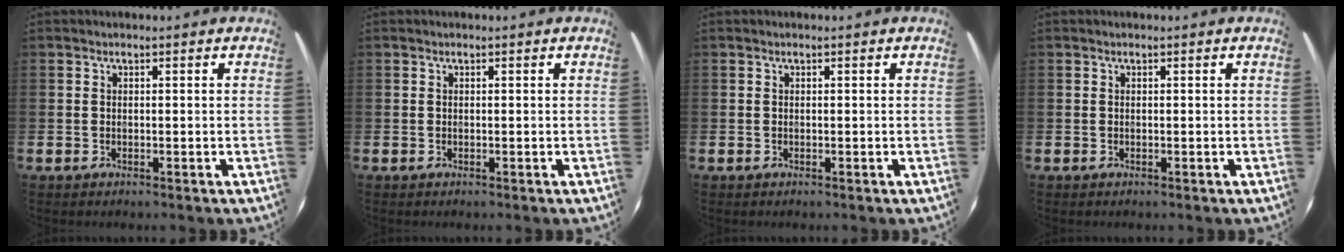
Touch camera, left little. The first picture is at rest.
{"total": 0.0}
{"total": 0.0}
{"total": 0.0}